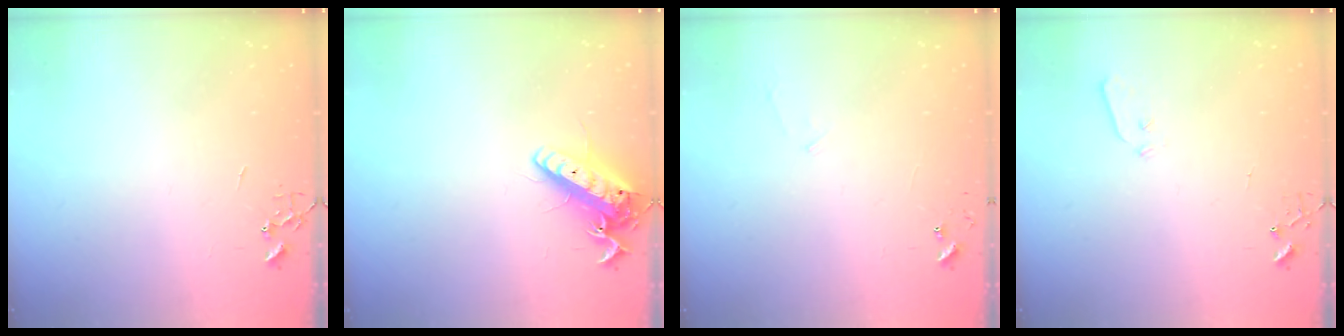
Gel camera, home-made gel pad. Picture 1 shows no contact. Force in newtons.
{"total": 13.5, "press": 13.3, "slide": 2.3}
{"total": 5.4, "press": 5.4, "slide": 0.4}
{"total": 4.0, "press": 3.9, "slide": 0.6}